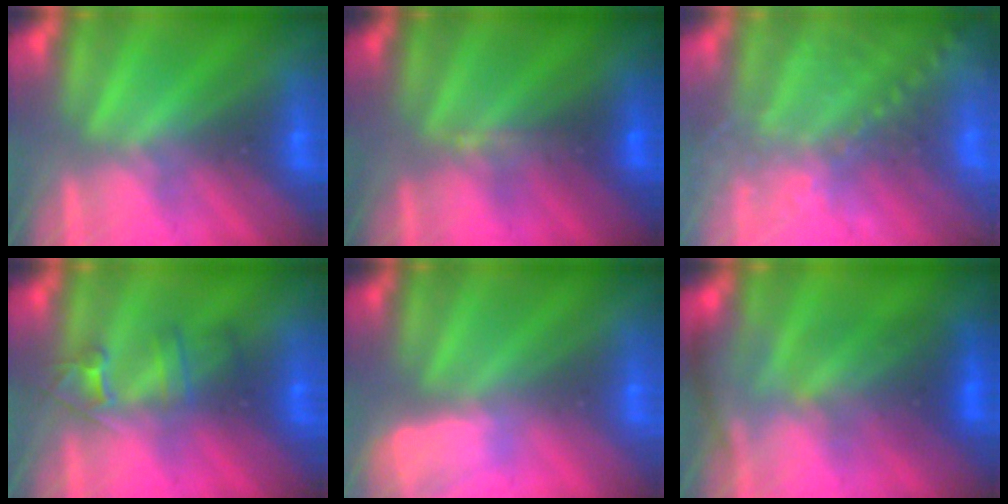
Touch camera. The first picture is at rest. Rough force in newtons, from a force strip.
{"total": 2.9}
{"total": 8.1}
{"total": 2.4}
{"total": 2.9}
{"total": 2.6}